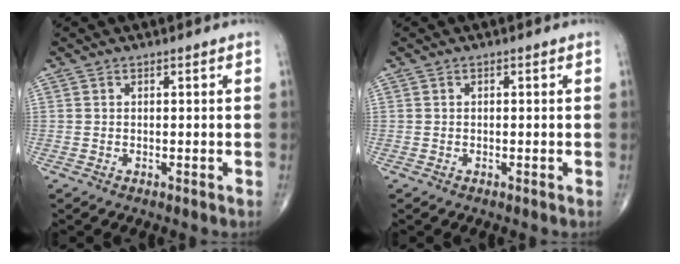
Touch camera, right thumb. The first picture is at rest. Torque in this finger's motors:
{"motor_torque": [-0.18, 0.05, -0.08, 0.21, -0.06]}